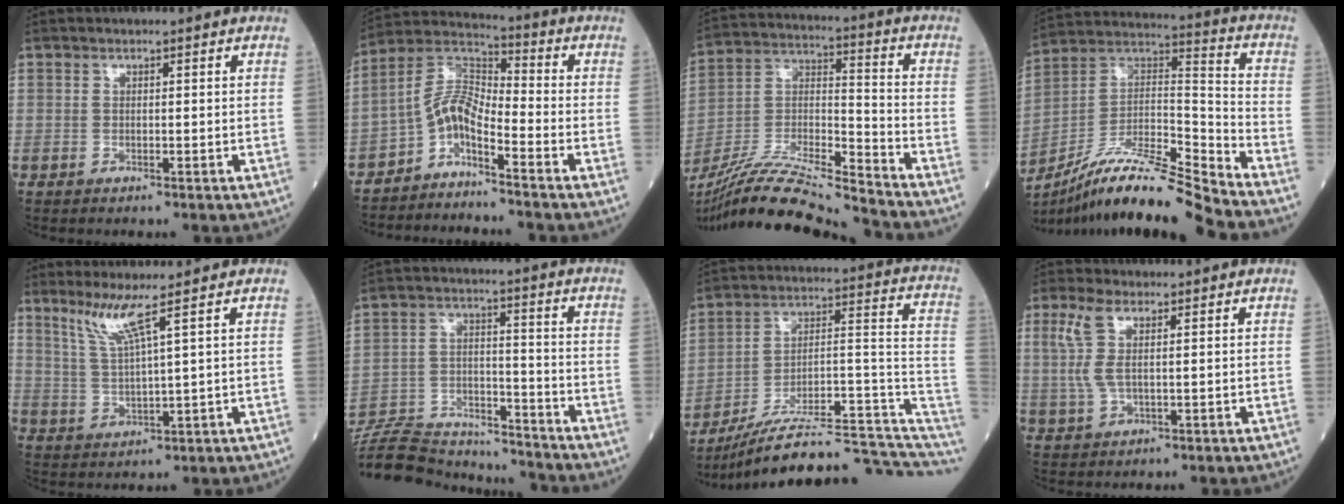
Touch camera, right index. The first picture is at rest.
{"total": 6.9, "force": [-4.4, 2.0, 4.9], "torque": [-0.100, 0.024, -0.094]}
{"total": 18.8, "force": [-17.3, -0.7, 7.2], "torque": [-0.147, -0.001, -0.315]}
{"total": 17.2, "force": [-14.7, -0.4, 8.9], "torque": [-0.164, 0.019, -0.266]}
{"total": 5.4, "force": [3.5, -1.4, 3.9], "torque": [-0.083, -0.011, 0.074]}
{"total": 17.6, "force": [-17.1, 2.6, 3.4], "torque": [-0.074, 0.018, -0.273]}
{"total": 21.8, "force": [-18.9, 2.7, 10.4], "torque": [-0.106, 0.052, -0.285]}
{"total": 5.1, "force": [1.6, 1.4, 4.6], "torque": [-0.124, 0.008, 0.036]}